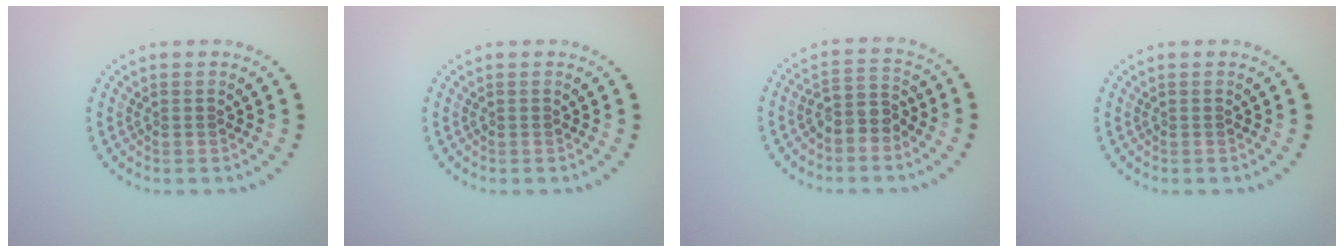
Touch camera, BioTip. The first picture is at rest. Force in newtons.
{"total": 0.0}
{"total": 2.4, "press": 2.1, "slide": 1.1}
{"total": 0.0}